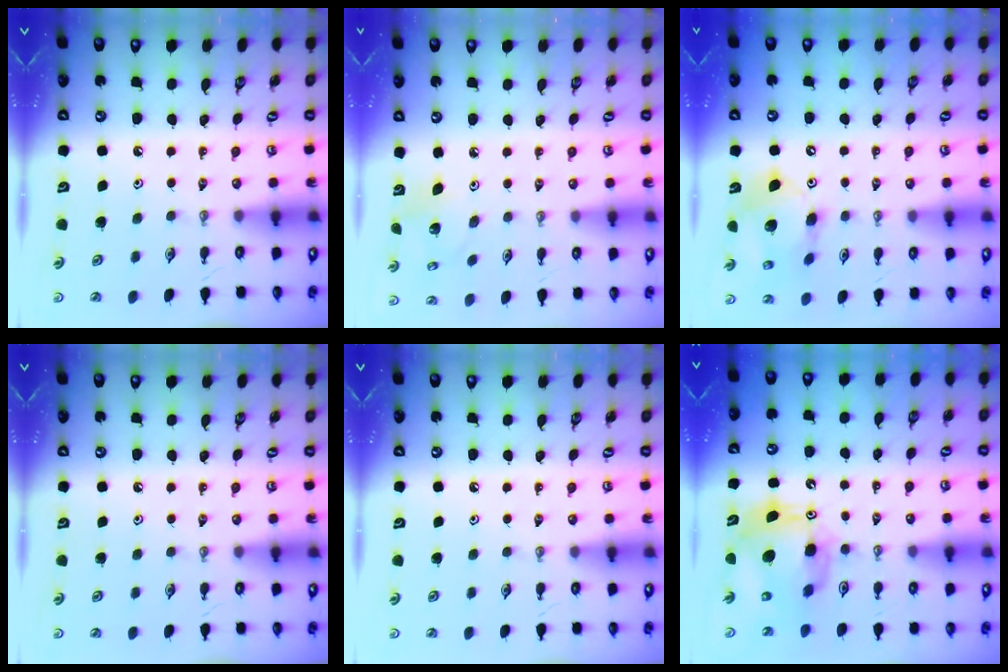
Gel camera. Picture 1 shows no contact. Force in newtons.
{"total": 4.4, "press": 4.4, "slide": 0.2}
{"total": 12.7, "press": 12.3, "slide": 3.0}
{"total": 0.0}
{"total": 0.0}
{"total": 13.2, "press": 13.1, "slide": 1.1}